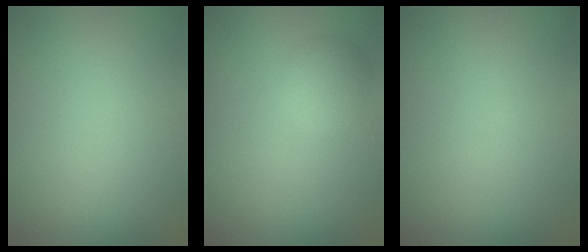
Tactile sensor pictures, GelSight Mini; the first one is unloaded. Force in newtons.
{"total": 2.2, "press": 2.2, "slide": 0.1}
{"total": 0.0}